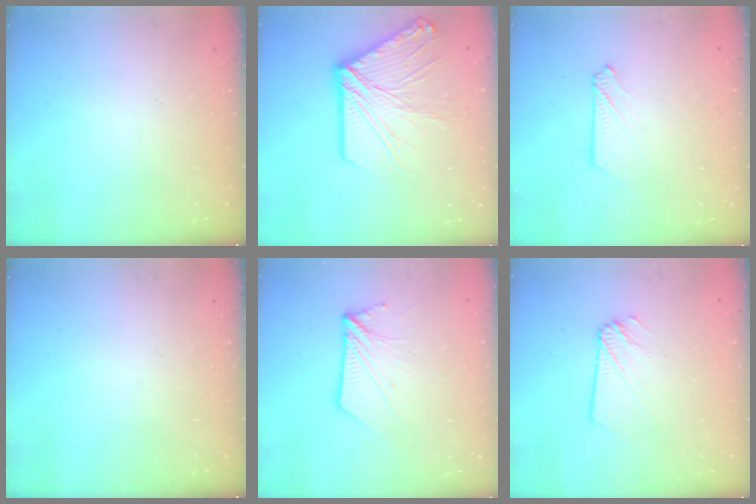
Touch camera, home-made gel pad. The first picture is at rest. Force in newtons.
{"total": 17.8, "press": 17.7, "slide": 2.0}
{"total": 2.9, "press": 2.9, "slide": 0.4}
{"total": 0.0}
{"total": 8.1, "press": 8.1, "slide": 0.4}
{"total": 3.5, "press": 3.4, "slide": 0.3}